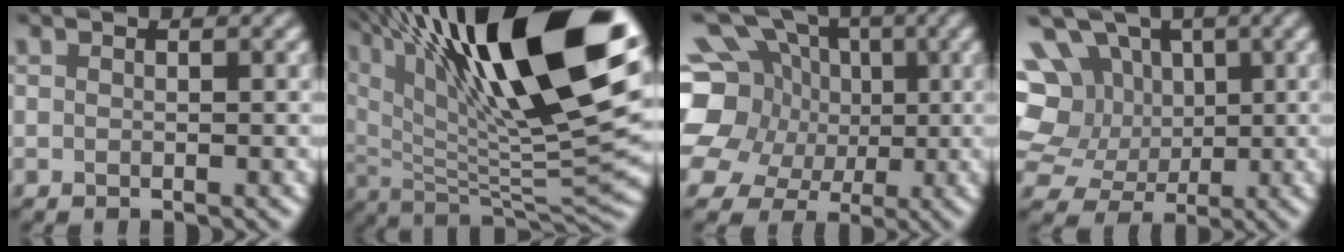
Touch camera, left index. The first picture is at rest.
{"total": 20.0, "force": [9.6, 5.9, 16.5], "torque": [-0.262, 0.026, 0.165]}
{"total": 14.2, "force": [1.8, 12.4, 6.5], "torque": [-0.172, 0.031, 0.005]}
{"total": 13.1, "force": [3.2, 10.6, 6.9], "torque": [-0.129, 0.038, 0.020]}